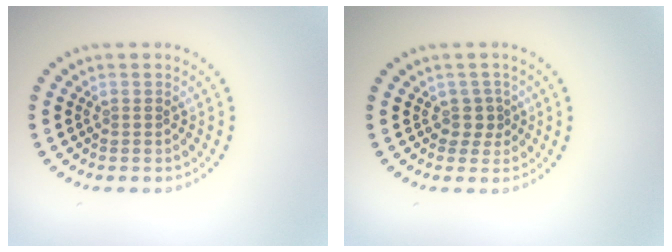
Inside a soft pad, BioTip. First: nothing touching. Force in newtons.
{"total": 1.5, "press": 1.1, "slide": 1.0}